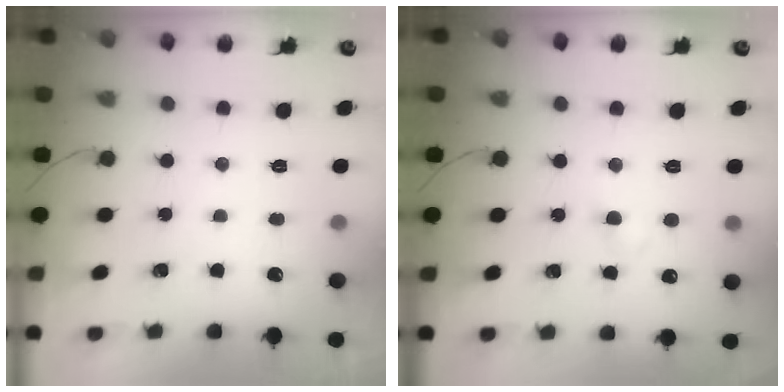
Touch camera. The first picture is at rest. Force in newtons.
{"total": 2.4, "press": 2.1, "slide": 1.2}